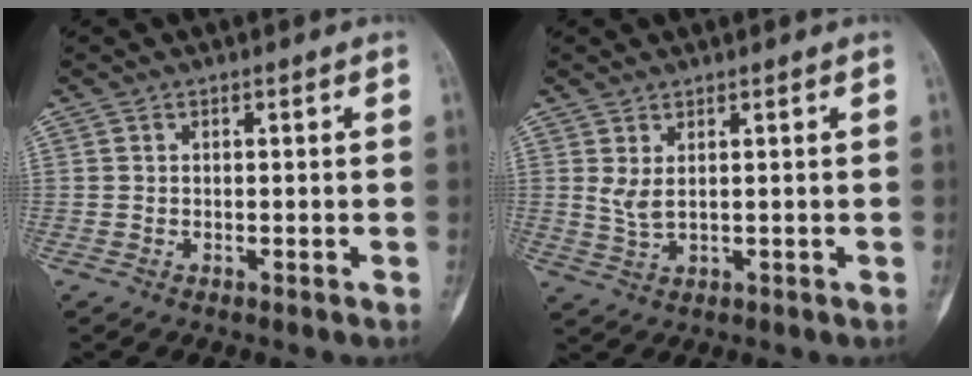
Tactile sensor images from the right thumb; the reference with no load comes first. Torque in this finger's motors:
{"motor_torque": [0.44, 0.33, 0.13, -0.17, 0.01]}